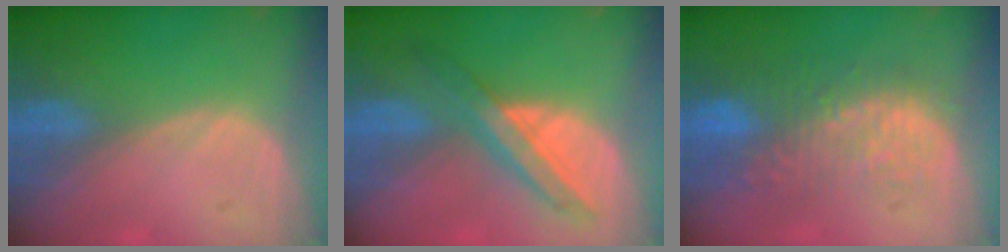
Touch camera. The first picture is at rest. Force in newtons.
{"total": 6.3, "press": 6.3, "slide": 0.3}
{"total": 11.1, "press": 9.7, "slide": 5.5}